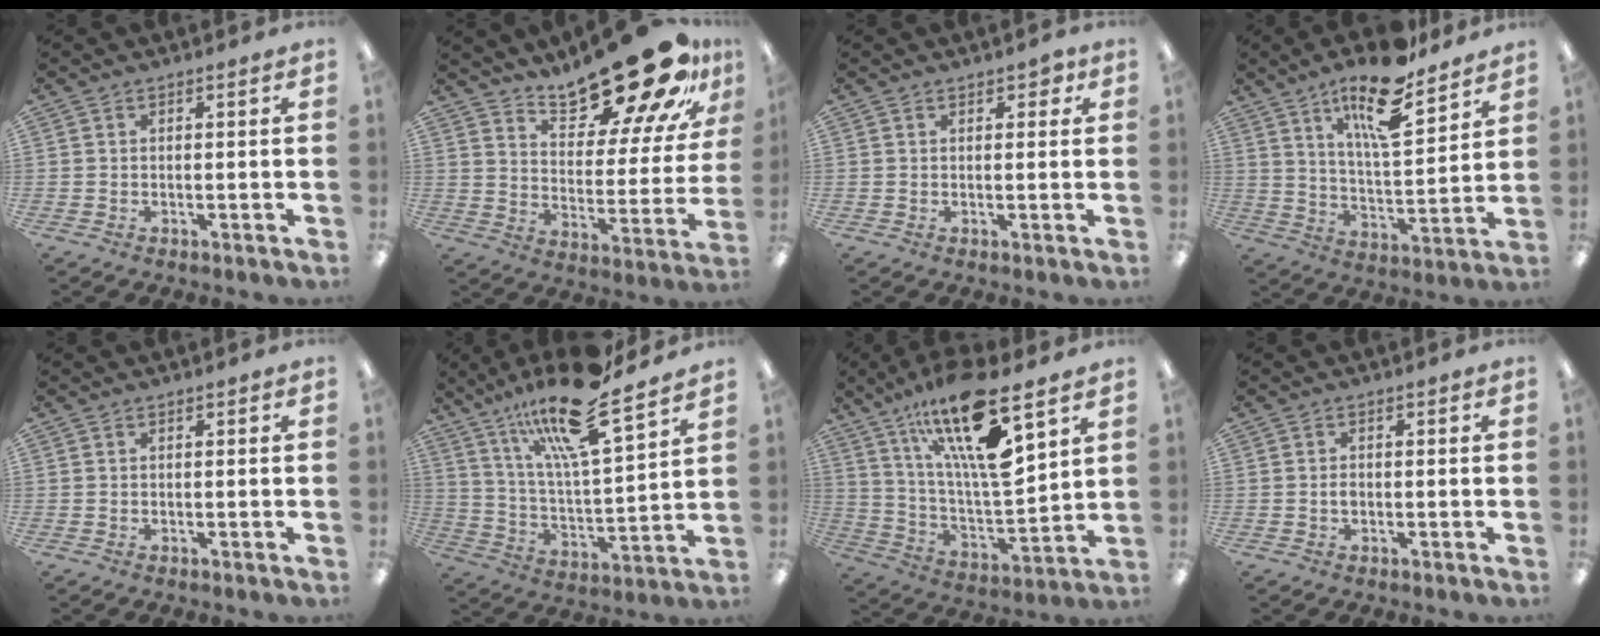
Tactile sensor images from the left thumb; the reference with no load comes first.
{"total": 23.6, "force": [18.9, 6.3, 12.6], "torque": [-0.183, -0.129, 0.313]}
{"total": 2.0, "force": [1.3, 1.2, 1.0], "torque": [-0.006, -0.003, 0.019]}
{"total": 16.9, "force": [11.8, 5.0, 11.0], "torque": [-0.183, -0.062, 0.193]}
{"total": 0.0}
{"total": 20.3, "force": [15.4, 4.0, 12.6], "torque": [-0.228, -0.090, 0.255]}
{"total": 21.2, "force": [13.0, 5.6, 15.9], "torque": [-0.295, -0.074, 0.210]}
{"total": 1.2, "force": [-0.1, 0.9, 0.8], "torque": [-0.015, 0.003, -0.004]}